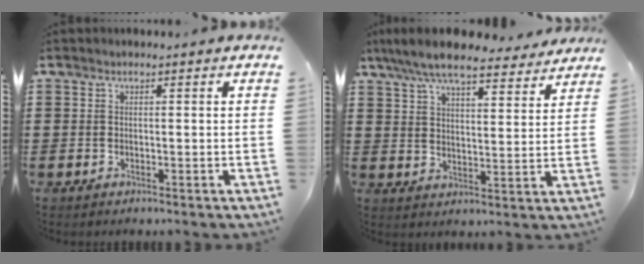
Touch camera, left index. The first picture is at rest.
{"total": 8.4, "force": [7.5, 1.2, 3.5], "torque": [-0.096, -0.031, 0.135]}